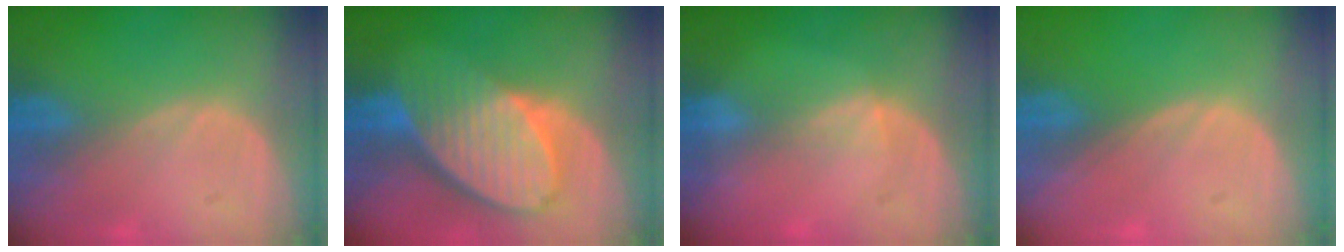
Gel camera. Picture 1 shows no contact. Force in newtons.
{"total": 10.2, "press": 9.0, "slide": 4.9}
{"total": 1.7, "press": 1.3, "slide": 1.1}
{"total": 0.0}